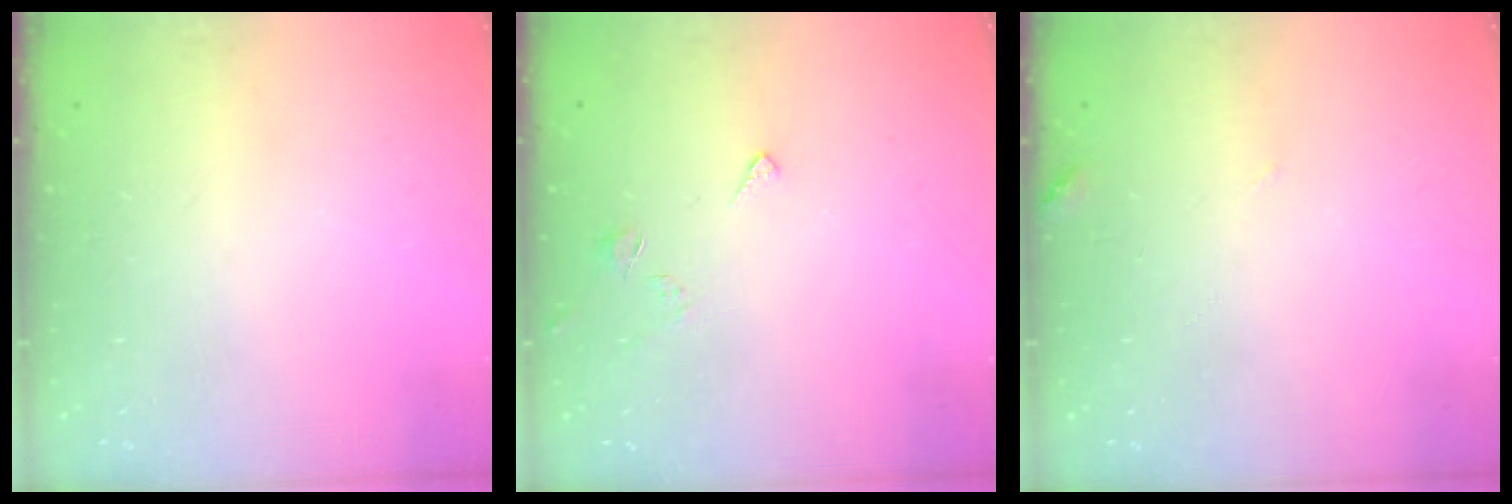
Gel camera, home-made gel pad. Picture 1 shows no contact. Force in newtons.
{"total": 2.5, "press": 2.4, "slide": 0.6}
{"total": 3.1, "press": 3.0, "slide": 0.4}